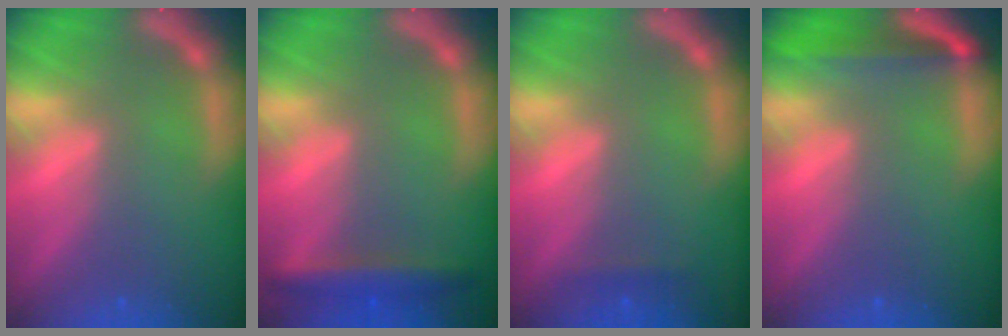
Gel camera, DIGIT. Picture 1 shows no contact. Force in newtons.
{"total": 3.5}
{"total": 0.9}
{"total": 4.4}